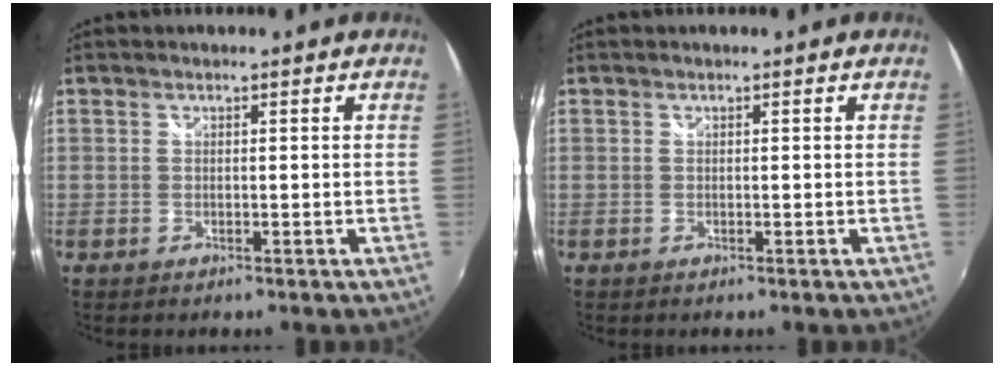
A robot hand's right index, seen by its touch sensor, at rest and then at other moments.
{"total": 0.0}